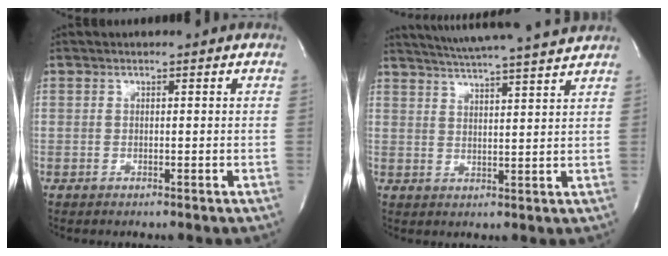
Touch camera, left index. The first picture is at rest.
{"total": 15.1, "force": [13.9, -0.6, 5.8], "torque": [-0.104, -0.008, 0.192]}